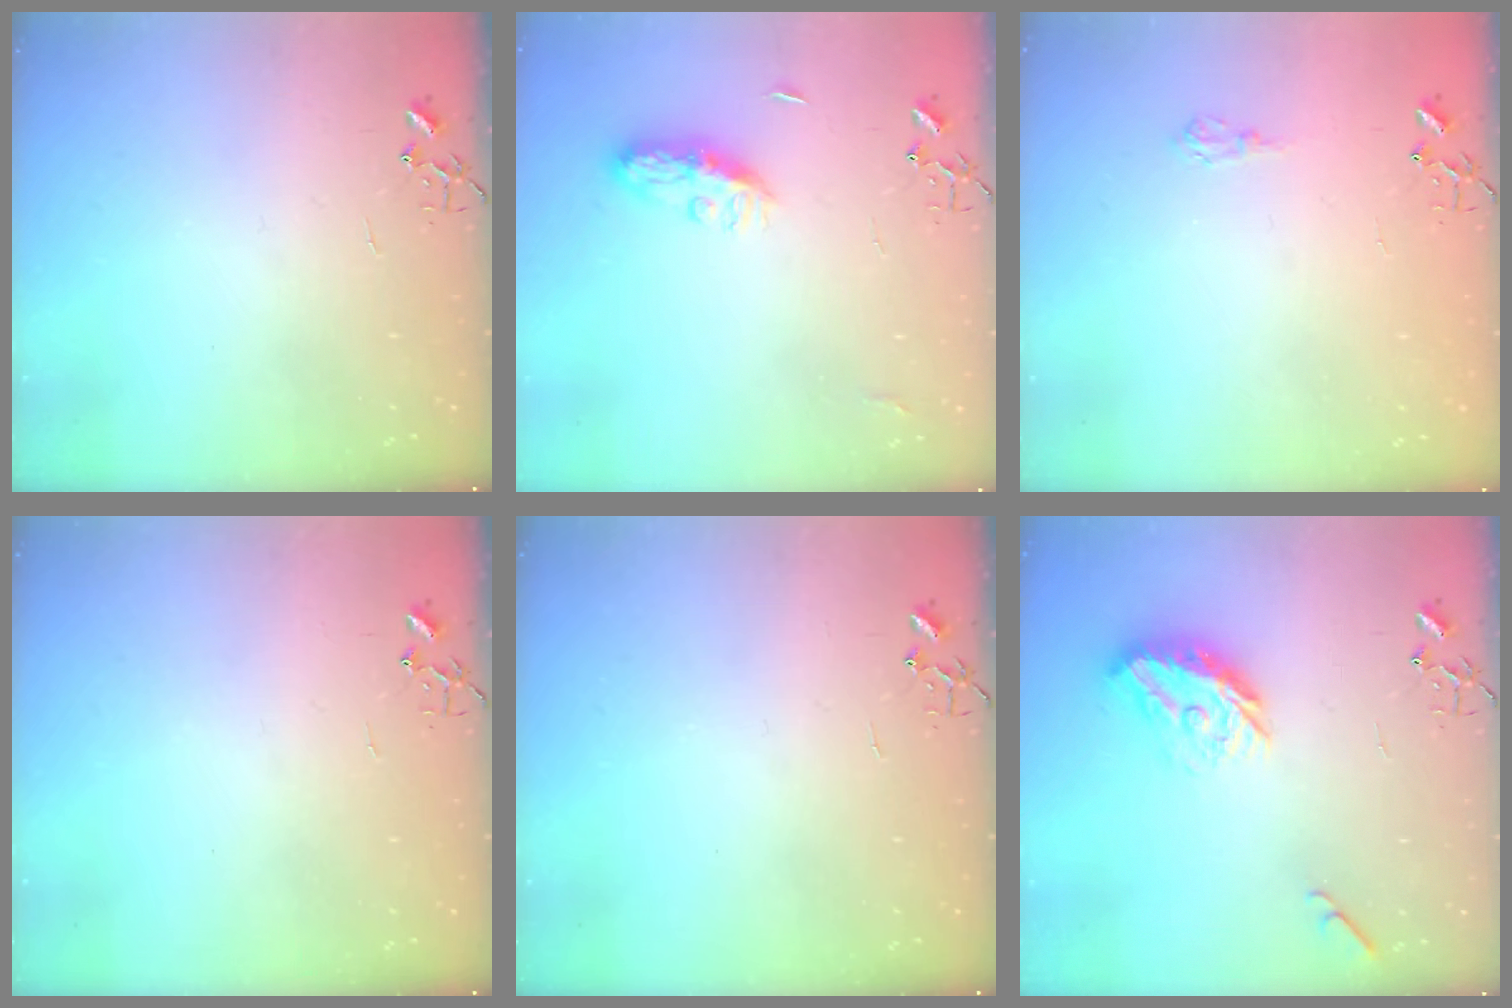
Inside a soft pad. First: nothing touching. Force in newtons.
{"total": 8.4, "press": 8.4, "slide": 0.1}
{"total": 5.5, "press": 5.5, "slide": 0.7}
{"total": 0.0}
{"total": 0.0}
{"total": 14.2, "press": 14.2, "slide": 0.7}